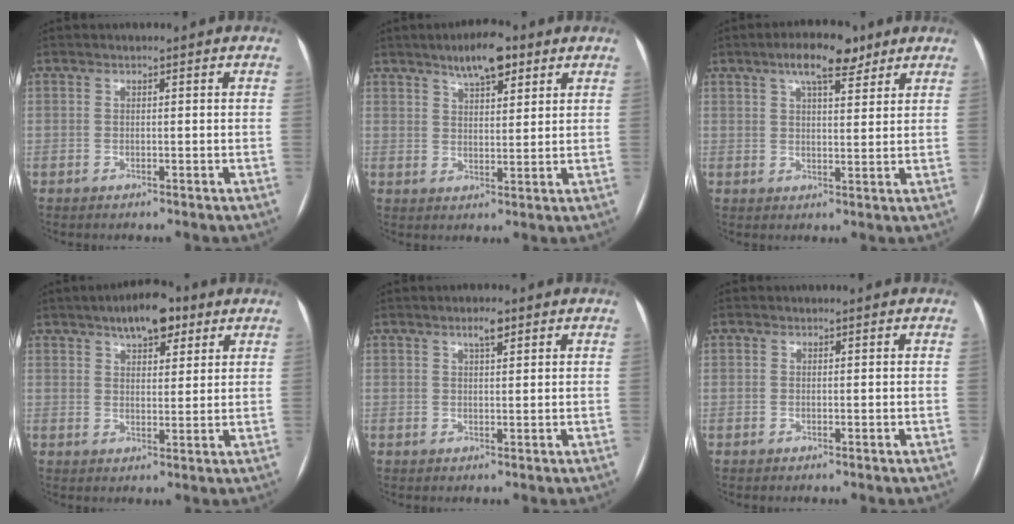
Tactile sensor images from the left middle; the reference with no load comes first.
{"total": 7.2, "force": [4.8, 2.3, 4.9], "torque": [-0.081, 0.009, 0.076]}
{"total": 7.5, "force": [5.0, 2.5, 5.1], "torque": [-0.086, 0.014, 0.077]}
{"total": 7.9, "force": [5.0, 3.2, 5.2], "torque": [-0.077, 0.014, 0.076]}
{"total": 2.5, "force": [1.6, 0.6, 1.8], "torque": [-0.034, 0.004, 0.026]}
{"total": 1.8, "force": [-0.6, -1.2, -1.2], "torque": [0.026, -0.007, -0.009]}